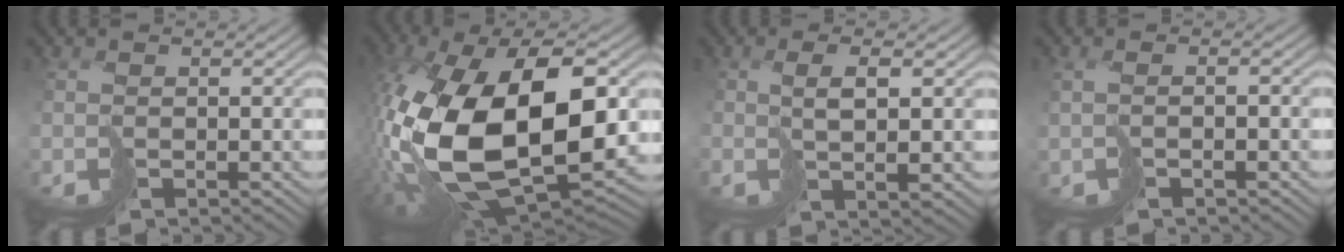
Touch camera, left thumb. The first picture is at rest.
{"total": 20.2, "force": [-0.2, 10.8, 17.1], "torque": [-0.404, -0.056, 0.030]}
{"total": 4.0, "force": [1.4, 0.4, 3.7], "torque": [-0.078, 0.003, 0.032]}
{"total": 1.7, "force": [-0.6, 0.5, 1.5], "torque": [-0.038, -0.002, -0.010]}